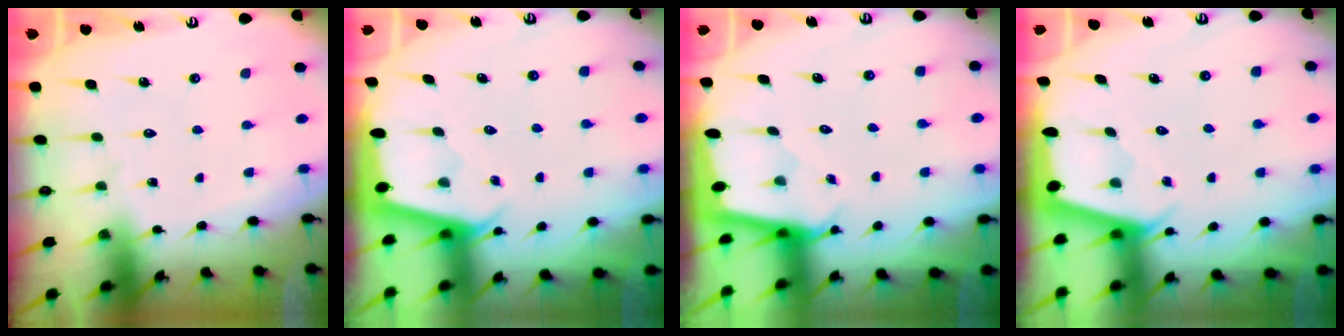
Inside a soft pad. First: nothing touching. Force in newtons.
{"total": 2.3, "press": 2.3, "slide": 0.3}
{"total": 1.7, "press": 1.7, "slide": 0.2}
{"total": 2.4, "press": 2.4, "slide": 0.3}